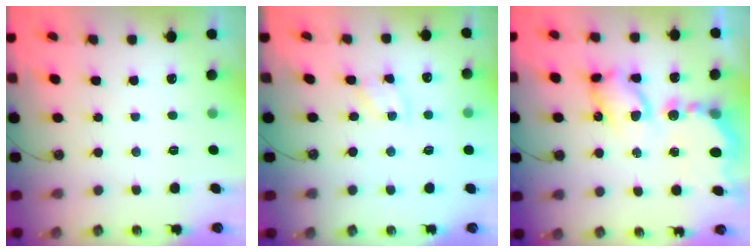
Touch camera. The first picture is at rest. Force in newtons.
{"total": 2.8, "press": 2.8, "slide": 0.4}
{"total": 12.5, "press": 12.4, "slide": 1.0}